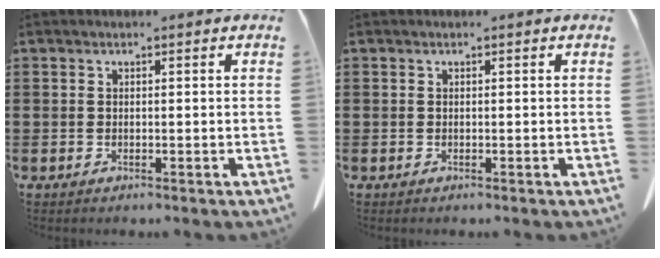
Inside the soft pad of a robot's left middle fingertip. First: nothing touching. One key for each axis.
{"total": 0.0}